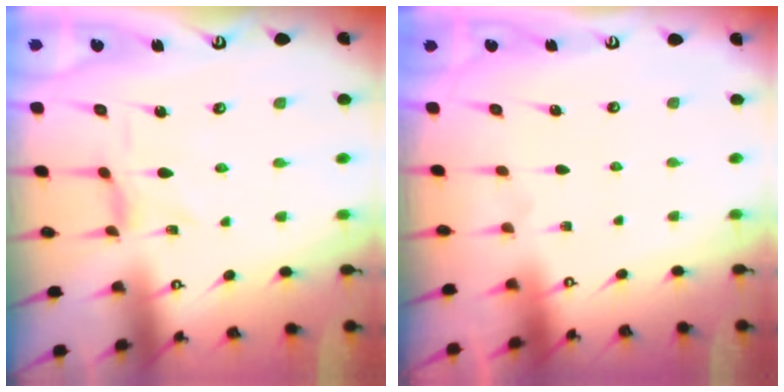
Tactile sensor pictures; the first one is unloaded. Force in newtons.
{"total": 0.0}